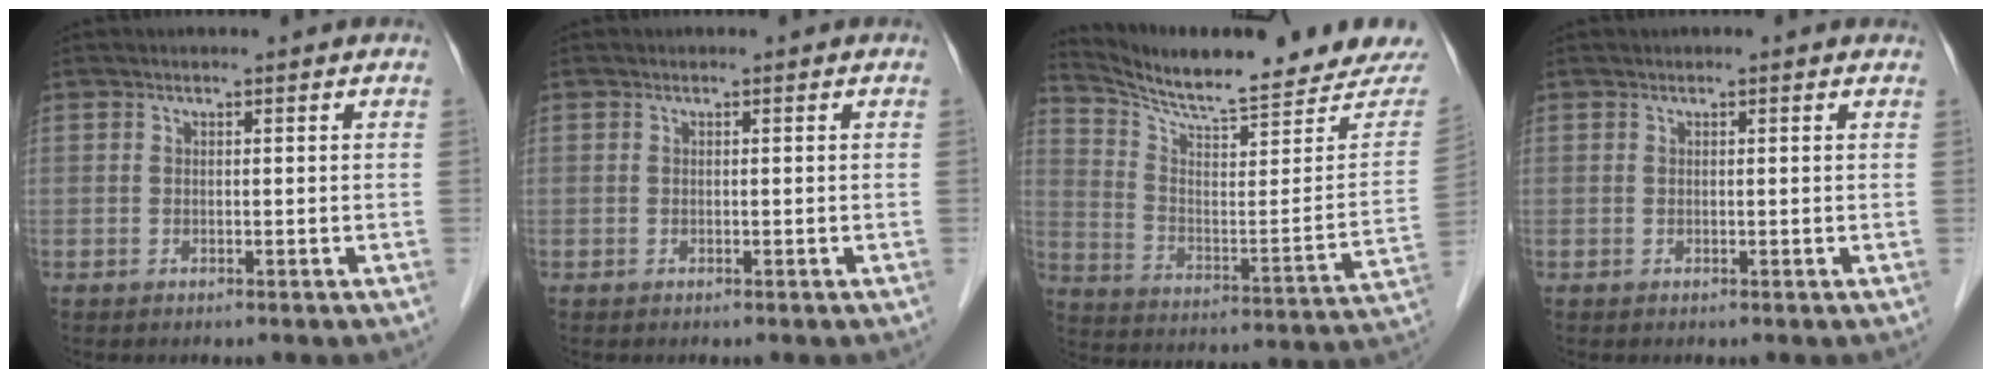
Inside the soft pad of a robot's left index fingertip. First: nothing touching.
{"total": 0.0}
{"total": 21.5, "force": [19.9, 1.2, 8.1], "torque": [-0.134, -0.078, 0.279]}
{"total": 0.7, "force": [0.6, 0.1, 0.3], "torque": [-0.008, 0.011, 0.008]}